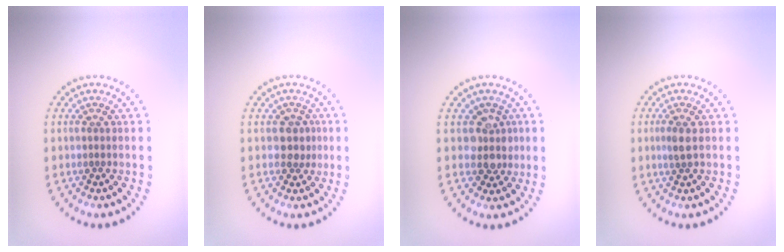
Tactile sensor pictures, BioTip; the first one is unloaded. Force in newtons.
{"total": 1.8, "press": 1.6, "slide": 0.7}
{"total": 2.5, "press": 2.0, "slide": 1.5}
{"total": 1.2, "press": 1.2, "slide": 0.3}